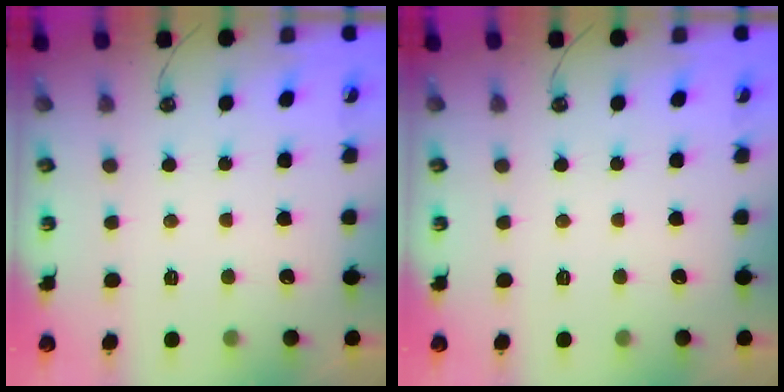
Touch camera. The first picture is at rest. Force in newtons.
{"total": 0.0}